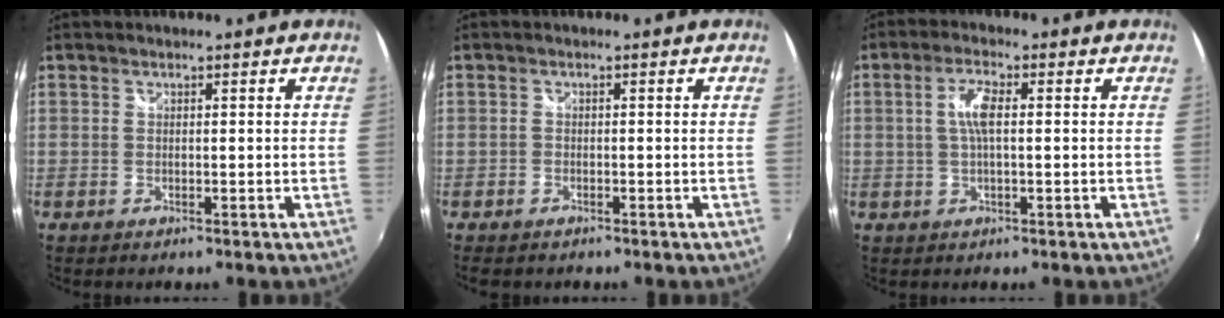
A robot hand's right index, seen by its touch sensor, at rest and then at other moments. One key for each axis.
{"total": 1.8, "fx": -1.3, "fy": 1.2, "fz": 0.4, "tx": -0.016, "ty": -0.003, "tz": -0.024}
{"total": 4.6, "fx": 0.4, "fy": 1.2, "fz": 4.5, "tx": -0.086, "ty": 0.005, "tz": 0.009}